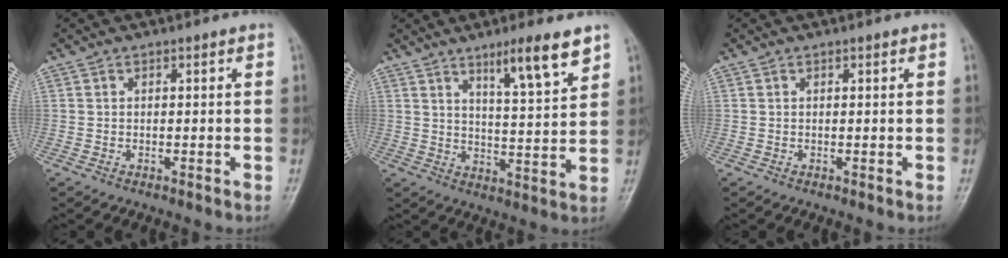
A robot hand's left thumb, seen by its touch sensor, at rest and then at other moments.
{"total": 9.6, "force": [6.3, 1.1, 7.1], "torque": [-0.101, -0.040, 0.103]}
{"total": 0.0}